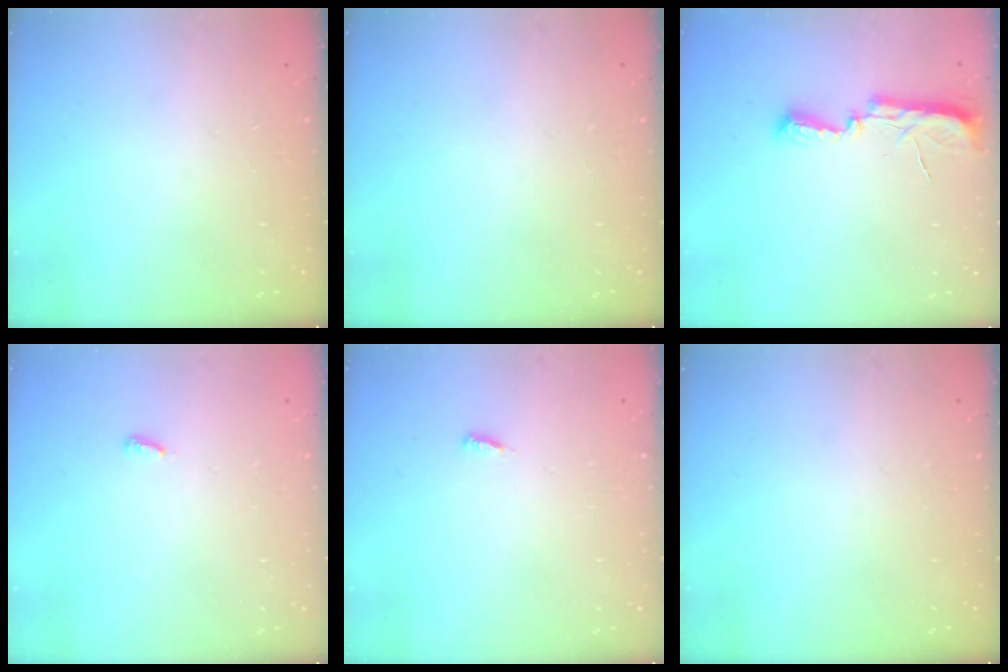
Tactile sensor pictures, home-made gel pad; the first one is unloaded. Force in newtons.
{"total": 0.0}
{"total": 7.7, "press": 7.6, "slide": 1.0}
{"total": 3.9, "press": 3.9, "slide": 0.3}
{"total": 2.6, "press": 2.6, "slide": 0.3}
{"total": 0.0}